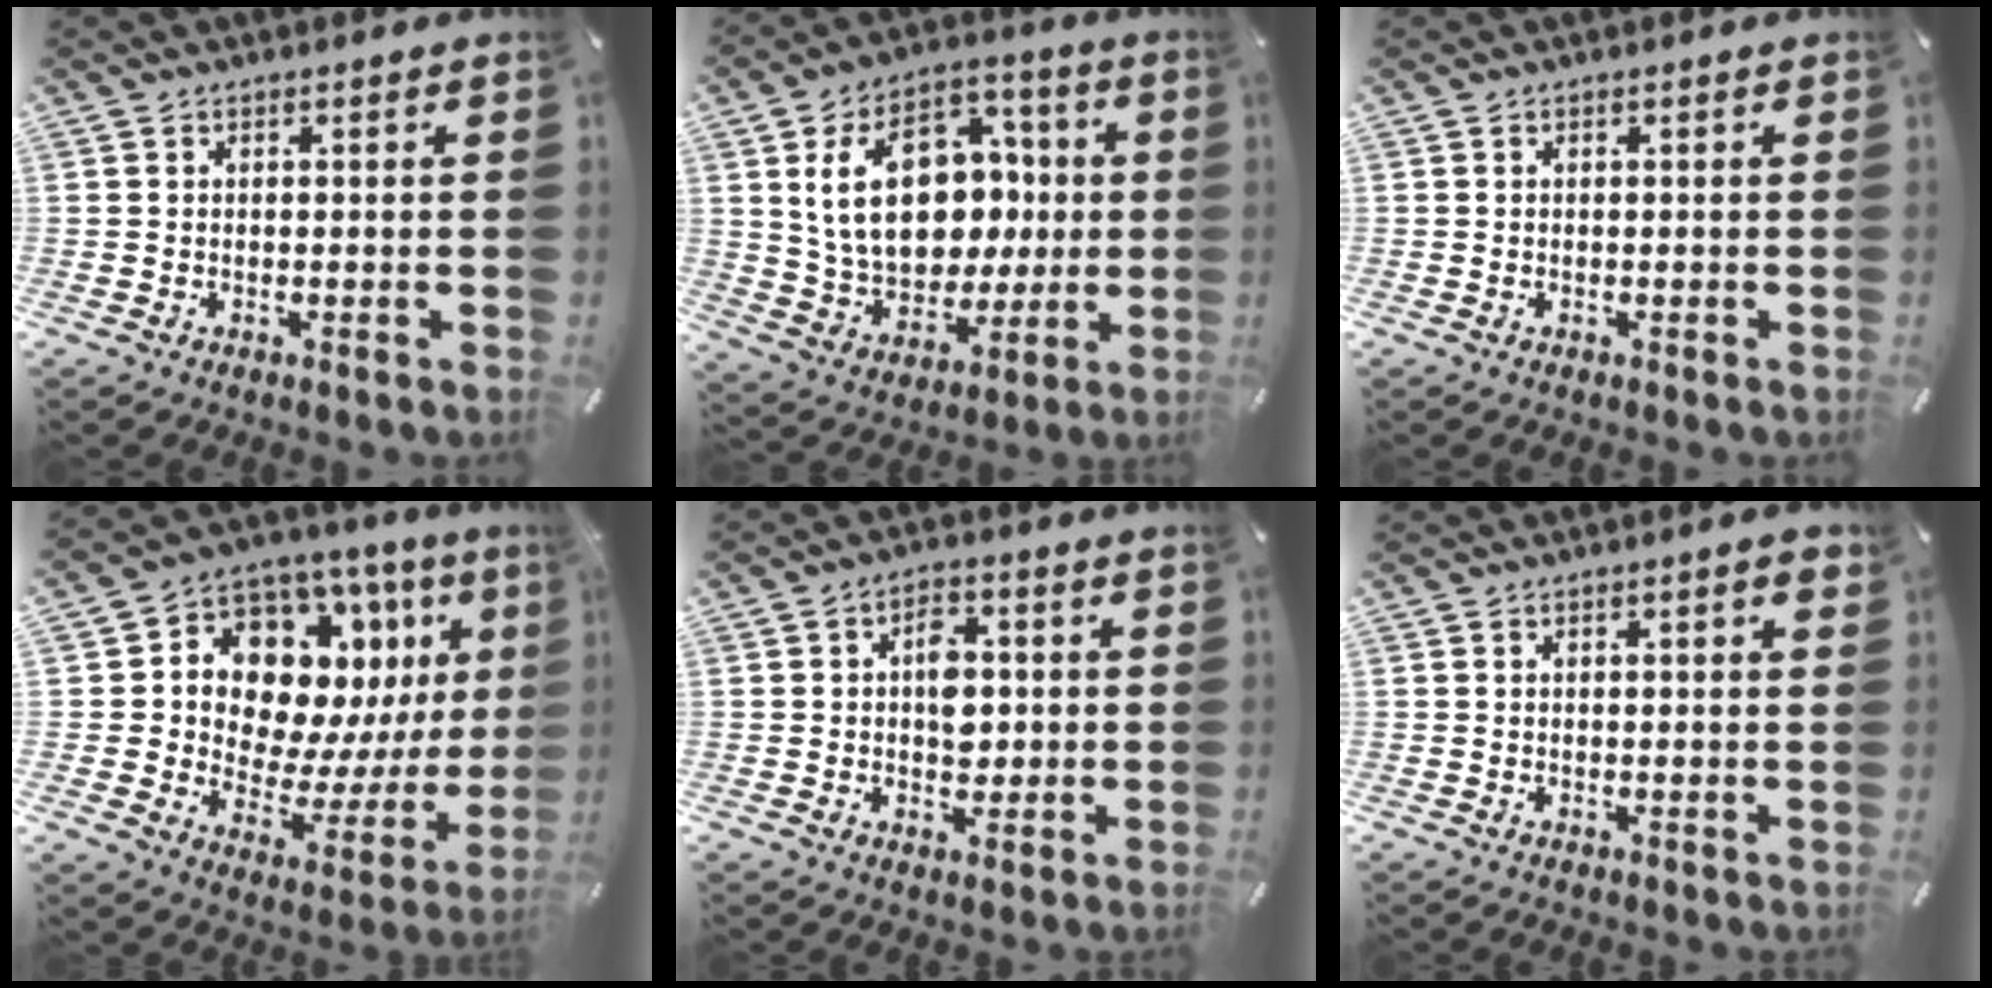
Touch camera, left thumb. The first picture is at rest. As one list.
[{"total": 18.8, "force": [2.4, 14.3, 11.9], "torque": [-0.208, 0.009, 0.052]}, {"total": 0.0}, {"total": 13.1, "force": [7.2, 9.1, 6.1], "torque": [-0.097, -0.076, 0.130]}, {"total": 6.8, "force": [0.5, 4.8, 4.7], "torque": [-0.054, -0.002, 0.002]}, {"total": 2.2, "force": [0.8, 0.5, 2.0], "torque": [-0.031, 0.000, 0.011]}]